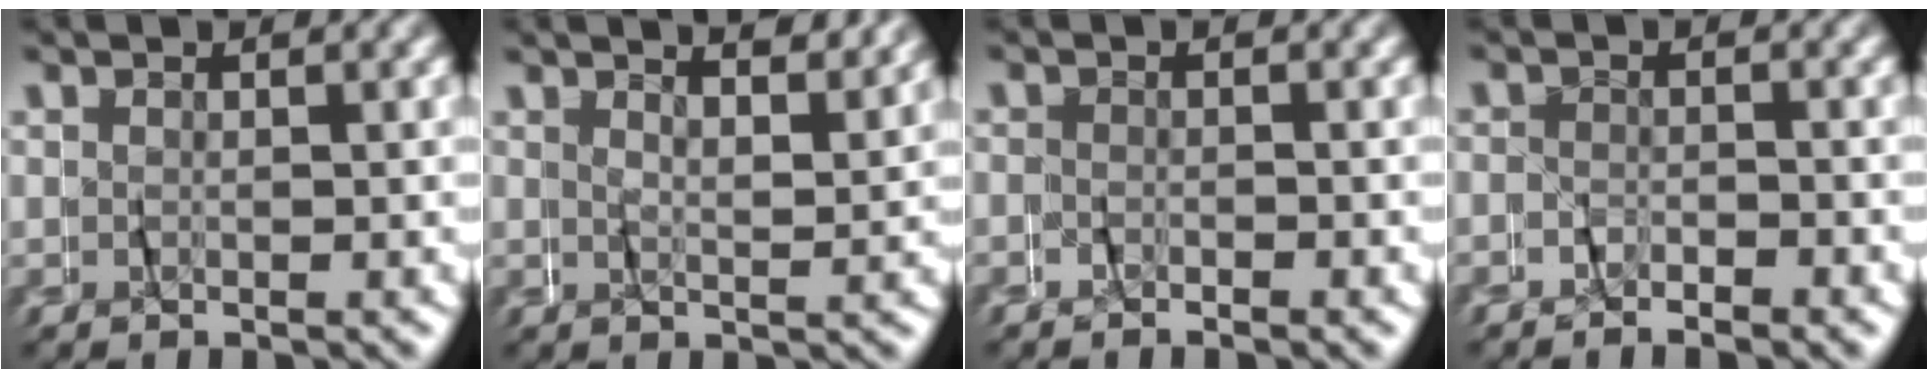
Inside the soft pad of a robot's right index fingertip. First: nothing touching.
{"total": 2.7, "force": [2.5, -0.7, 0.7], "torque": [-0.025, 0.004, 0.037]}
{"total": 2.2, "force": [-0.2, 1.7, 1.4], "torque": [-0.040, 0.002, -0.012]}
{"total": 2.0, "force": [-1.0, 1.6, 0.9], "torque": [-0.028, 0.002, -0.028]}